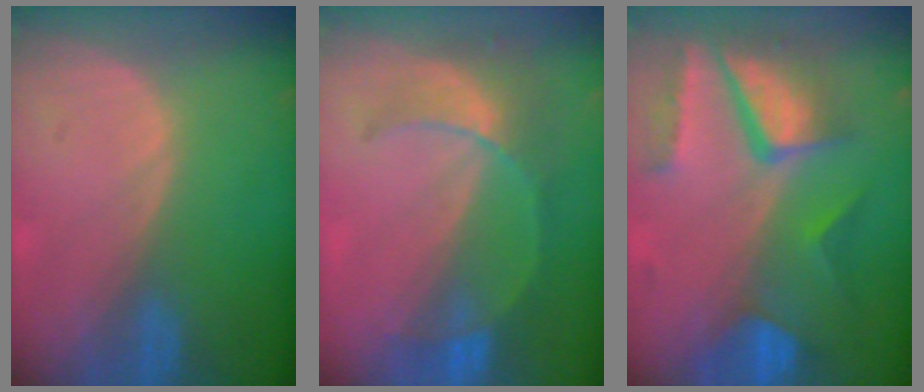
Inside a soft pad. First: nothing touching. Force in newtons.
{"total": 8.0, "press": 7.0, "slide": 3.8}
{"total": 10.4, "press": 8.8, "slide": 5.5}